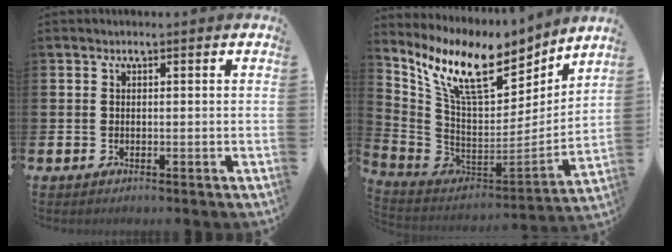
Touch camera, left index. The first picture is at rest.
{"total": 11.8, "force": [8.6, 4.5, 6.7], "torque": [-0.163, -0.051, 0.154]}